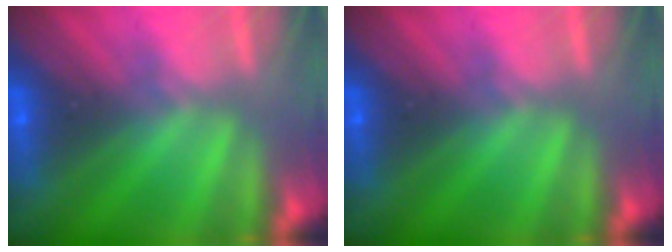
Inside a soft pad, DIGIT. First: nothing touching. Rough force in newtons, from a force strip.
{"total": 0.0}